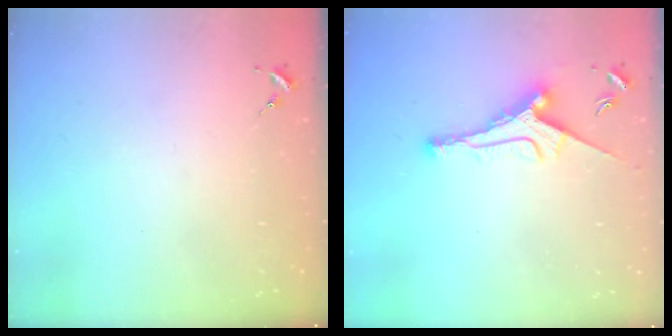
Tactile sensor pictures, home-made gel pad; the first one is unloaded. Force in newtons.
{"total": 10.3, "press": 10.3, "slide": 0.2}